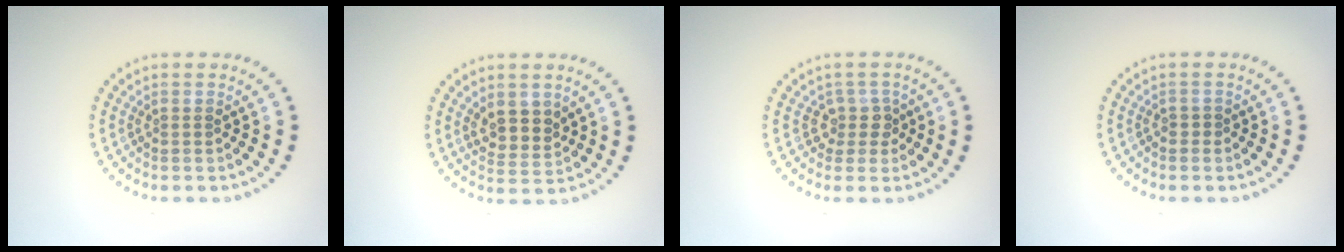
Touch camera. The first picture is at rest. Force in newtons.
{"total": 2.9, "press": 2.5, "slide": 1.4}
{"total": 1.9, "press": 1.4, "slide": 1.3}
{"total": 0.6, "press": 0.3, "slide": 0.4}